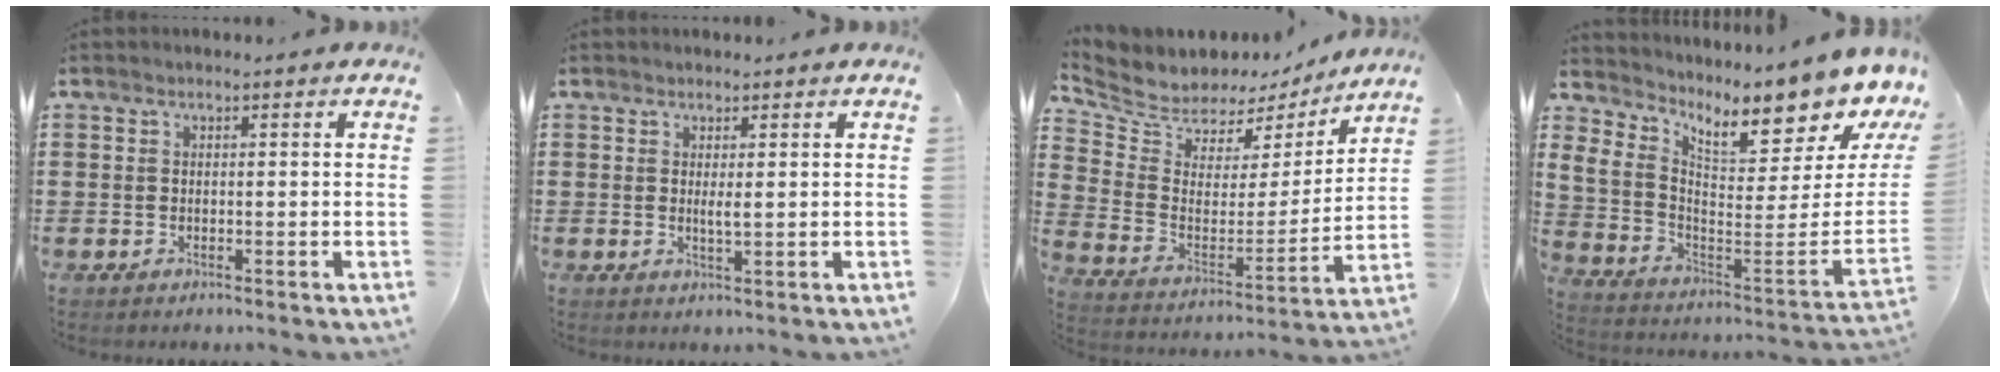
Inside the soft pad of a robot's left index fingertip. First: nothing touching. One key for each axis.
{"total": 1.6, "fx": 0.5, "fy": 0.2, "fz": 1.6, "tx": -0.031, "ty": -0.001, "tz": 0.008}
{"total": 6.2, "fx": 5.7, "fy": 2.3, "fz": -0.4, "tx": -0.038, "ty": -0.047, "tz": 0.099}
{"total": 7.2, "fx": 5.4, "fy": 1.9, "fz": 4.3, "tx": -0.090, "ty": -0.066, "tz": 0.082}